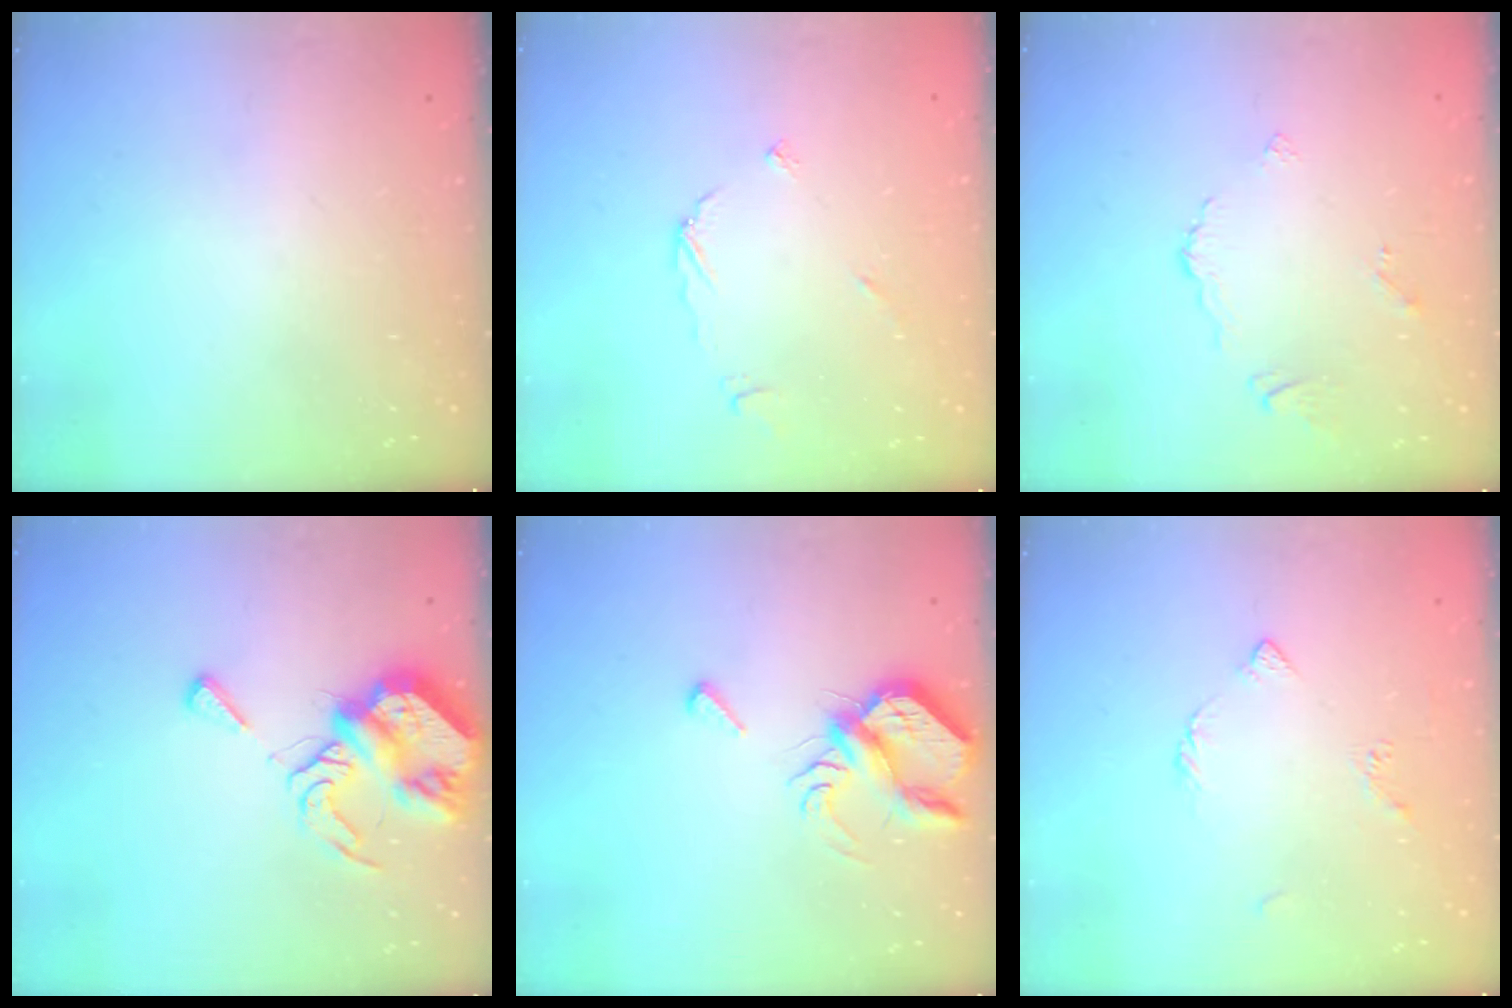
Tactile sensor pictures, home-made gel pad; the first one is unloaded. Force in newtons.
{"total": 3.4, "press": 3.4, "slide": 0.3}
{"total": 3.0, "press": 2.9, "slide": 0.6}
{"total": 9.7, "press": 9.6, "slide": 1.1}
{"total": 7.2, "press": 7.1, "slide": 1.1}
{"total": 3.7, "press": 3.7, "slide": 0.7}